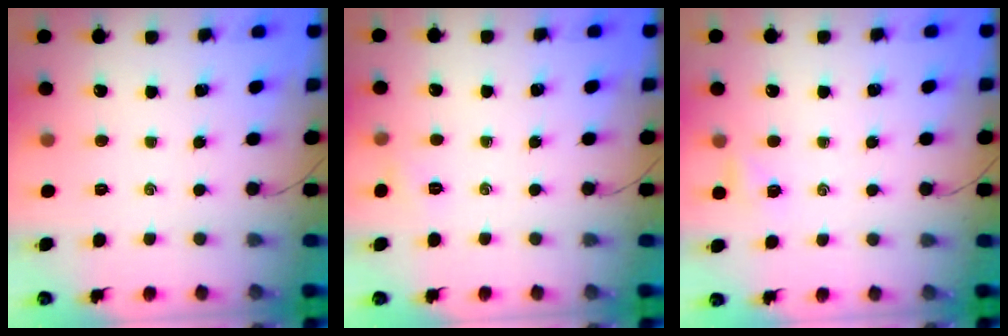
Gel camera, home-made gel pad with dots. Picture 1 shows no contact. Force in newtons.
{"total": 4.0, "press": 3.8, "slide": 1.2}
{"total": 3.2, "press": 3.0, "slide": 1.0}